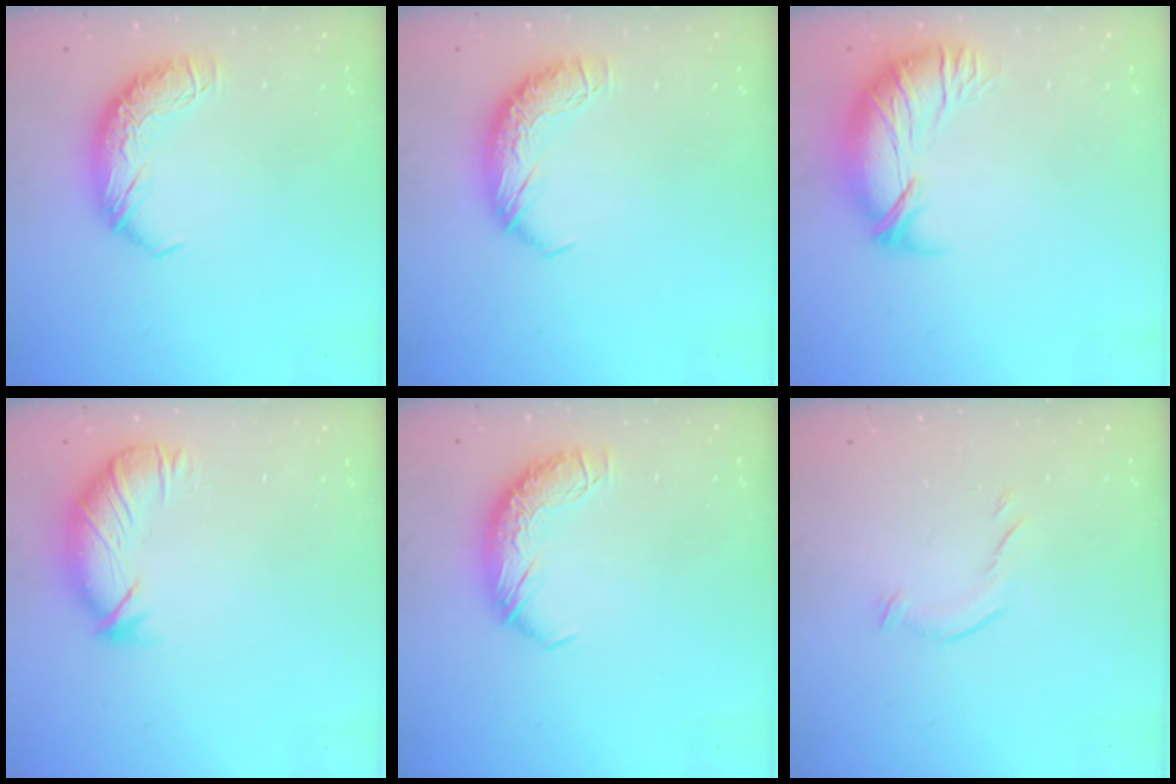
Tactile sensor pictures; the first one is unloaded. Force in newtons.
{"total": 0.0}
{"total": 3.3, "press": 2.5, "slide": 2.2}
{"total": 2.7, "press": 2.4, "slide": 1.4}
{"total": 0.0}
{"total": 5.2, "press": 5.0, "slide": 1.2}